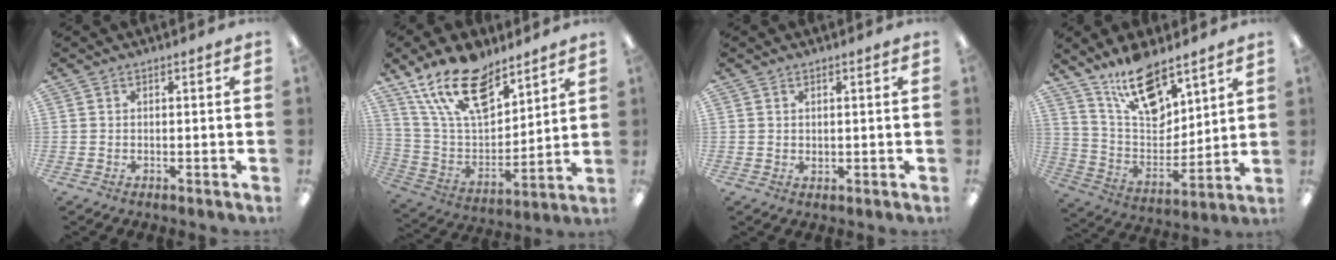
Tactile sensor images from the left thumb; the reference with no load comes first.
{"total": 19.7, "force": [13.5, 9.2, 11.1], "torque": [-0.211, -0.064, 0.243]}
{"total": 1.0, "force": [0.8, 0.5, 0.5], "torque": [-0.011, 0.001, 0.014]}
{"total": 16.9, "force": [12.1, 7.6, 9.1], "torque": [-0.156, -0.070, 0.214]}